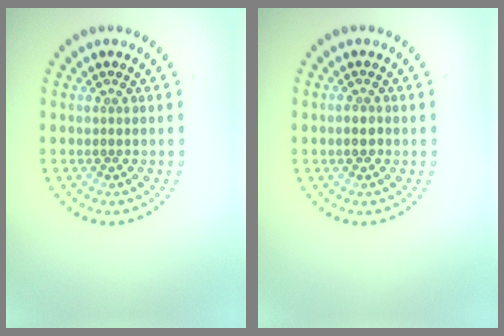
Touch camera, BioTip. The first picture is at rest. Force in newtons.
{"total": 1.0, "press": 1.0, "slide": 0.3}